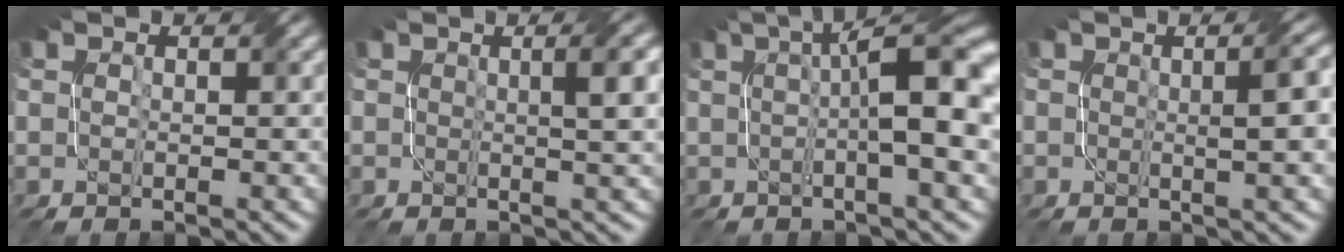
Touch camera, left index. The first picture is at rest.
{"total": 3.3, "force": [0.5, 0.8, 3.2], "torque": [-0.030, 0.014, 0.007]}
{"total": 8.8, "force": [1.3, 2.0, 8.5], "torque": [-0.108, 0.027, 0.018]}
{"total": 3.3, "force": [0.1, 0.7, 3.2], "torque": [-0.032, 0.013, 0.003]}